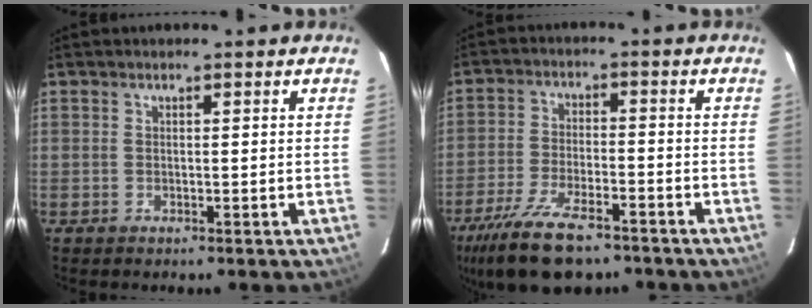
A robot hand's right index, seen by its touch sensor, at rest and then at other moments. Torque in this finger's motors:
{"motor_torque": [1.33, -0.80, 0.69, 0.17]}